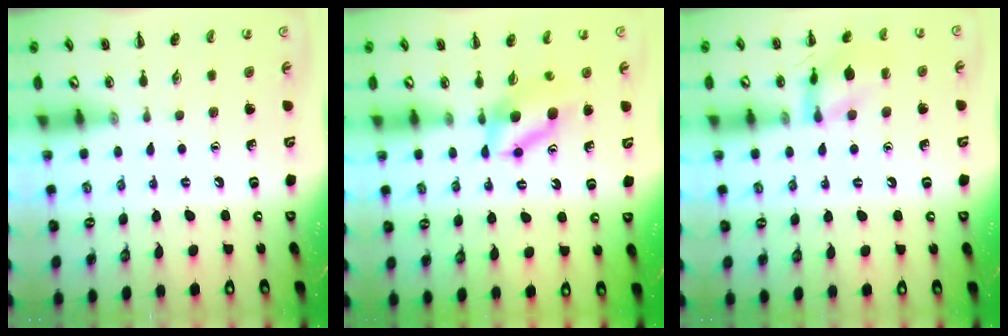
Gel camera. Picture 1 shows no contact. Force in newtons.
{"total": 6.1, "press": 6.1, "slide": 0.9}
{"total": 11.9, "press": 11.8, "slide": 0.6}